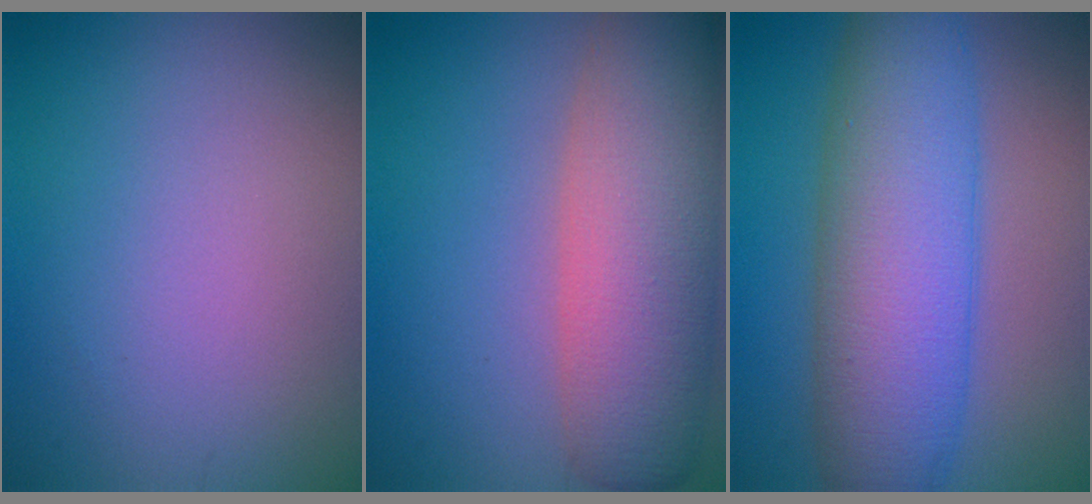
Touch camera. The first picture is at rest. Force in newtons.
{"total": 8.7, "press": 8.7, "slide": 0.9}
{"total": 9.9, "press": 9.9, "slide": 0.4}